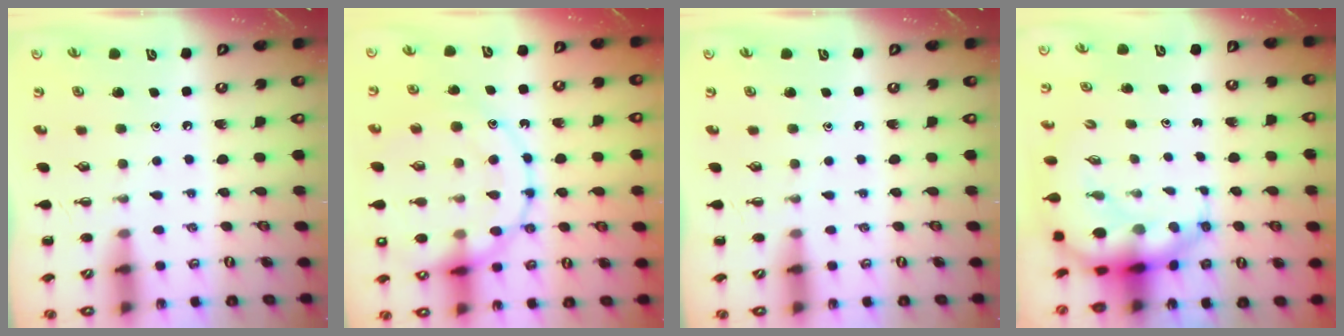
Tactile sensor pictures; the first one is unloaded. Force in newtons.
{"total": 21.0, "press": 21.0, "slide": 1.8}
{"total": 0.0}
{"total": 8.8, "press": 8.4, "slide": 2.6}